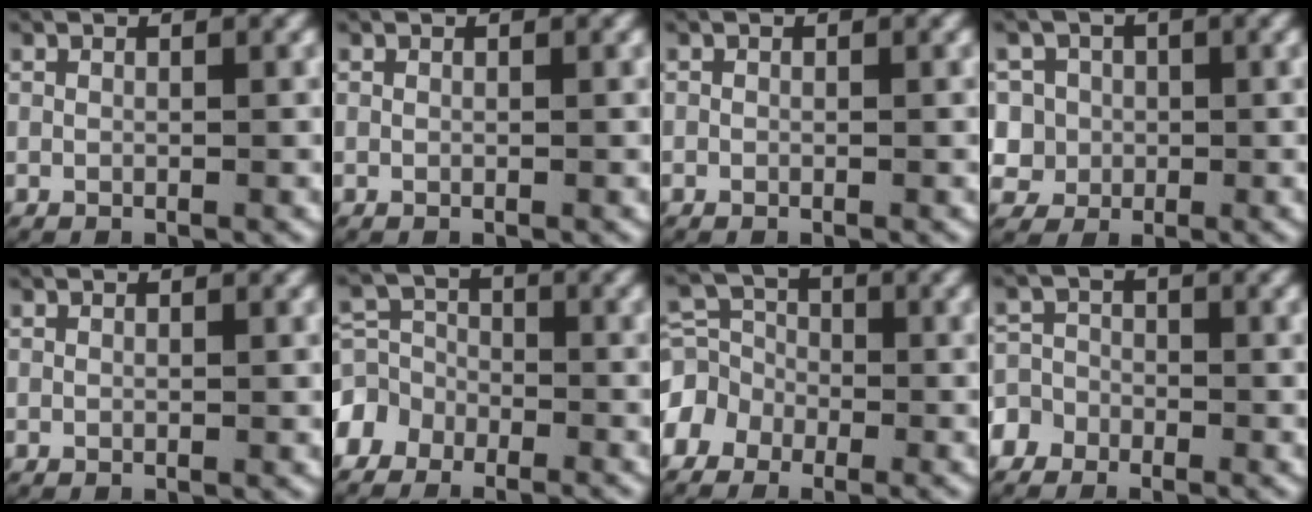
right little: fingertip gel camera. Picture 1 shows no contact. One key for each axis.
{"total": 0.0}
{"total": 0.0}
{"total": 9.2, "fx": -1.9, "fy": 8.6, "fz": 2.8, "tx": -0.091, "ty": -0.040, "tz": -0.030}
{"total": 0.0}
{"total": 6.2, "fx": -3.0, "fy": 5.0, "fz": 2.1, "tx": -0.052, "ty": -0.023, "tz": -0.051}
{"total": 7.2, "fx": -1.6, "fy": 6.5, "fz": 2.8, "tx": -0.066, "ty": -0.015, "tz": -0.033}
{"total": 5.3, "fx": -2.4, "fy": 4.6, "fz": 1.2, "tx": -0.033, "ty": -0.011, "tz": -0.045}